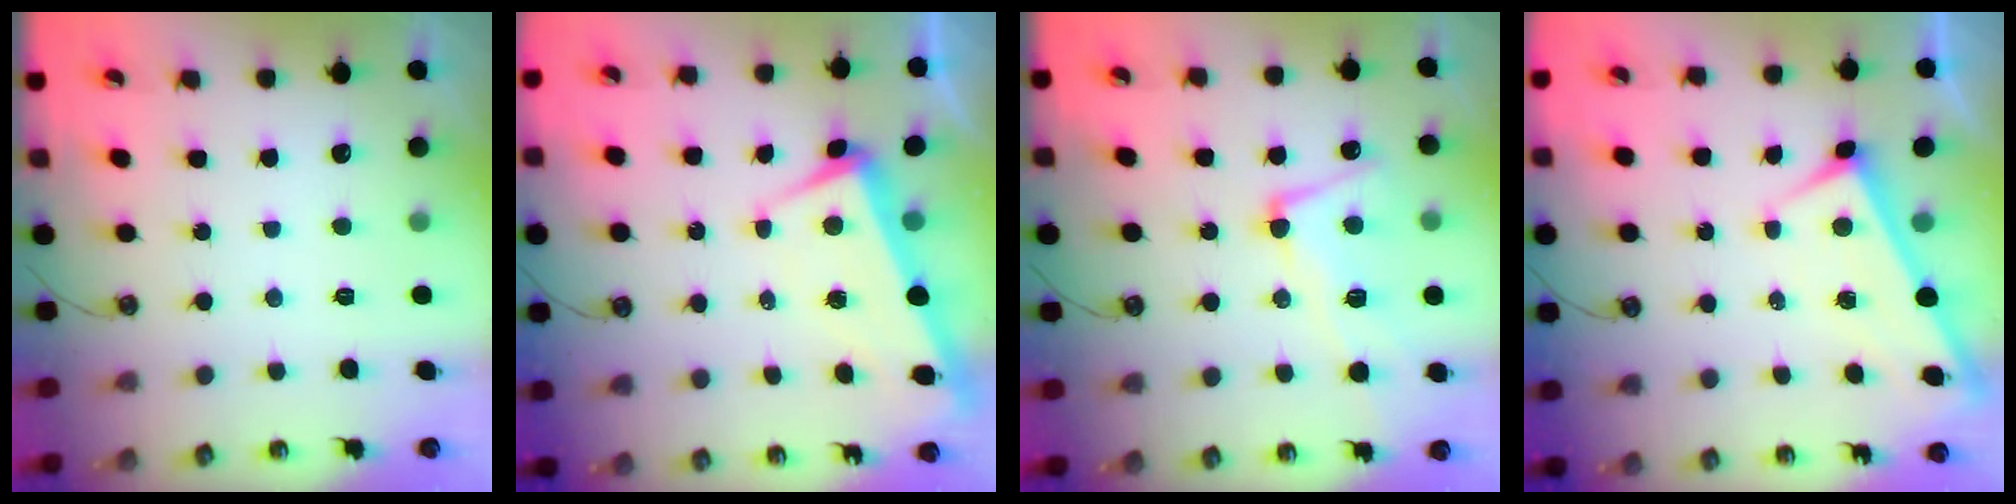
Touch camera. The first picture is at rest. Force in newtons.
{"total": 2.0, "press": 1.8, "slide": 1.0}
{"total": 6.1, "press": 5.9, "slide": 1.4}
{"total": 1.3, "press": 1.3, "slide": 0.4}